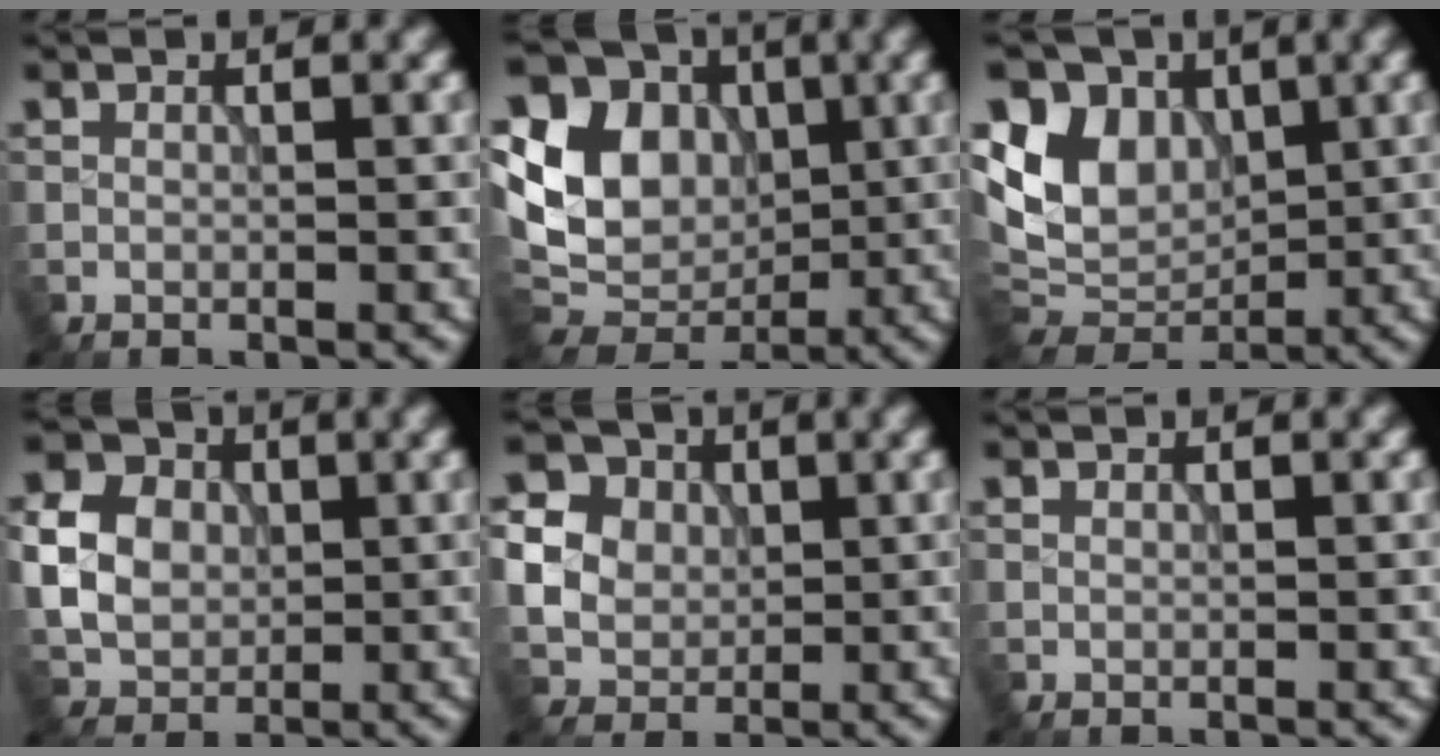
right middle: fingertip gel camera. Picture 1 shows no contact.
{"total": 10.6, "force": [1.3, 8.7, 5.9], "torque": [-0.122, 0.004, 0.013]}
{"total": 8.0, "force": [2.0, 6.4, 4.3], "torque": [-0.091, -0.002, 0.029]}
{"total": 5.7, "force": [0.3, 4.9, 2.9], "torque": [-0.061, 0.007, 0.004]}
{"total": 9.6, "force": [2.0, 8.6, 3.7], "torque": [-0.103, 0.027, 0.035]}
{"total": 0.0}